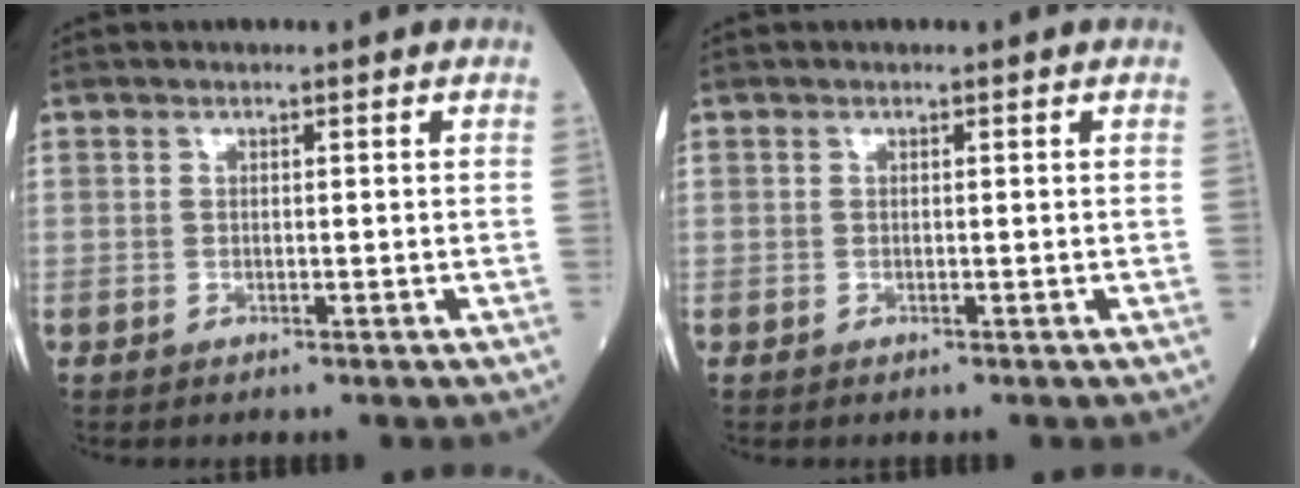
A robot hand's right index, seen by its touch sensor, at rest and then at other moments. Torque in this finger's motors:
{"motor_torque": [0.03, -0.01, 0.00, -0.01]}